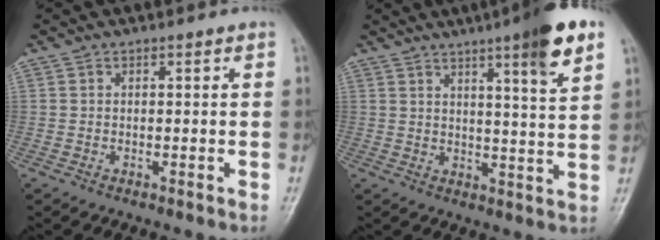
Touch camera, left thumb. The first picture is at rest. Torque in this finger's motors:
{"motor_torque": [2.57, 1.70, 1.46, -1.31, 0.23]}